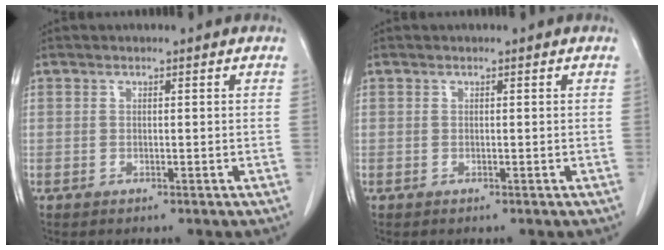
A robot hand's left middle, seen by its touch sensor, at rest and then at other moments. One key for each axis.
{"total": 0.0}